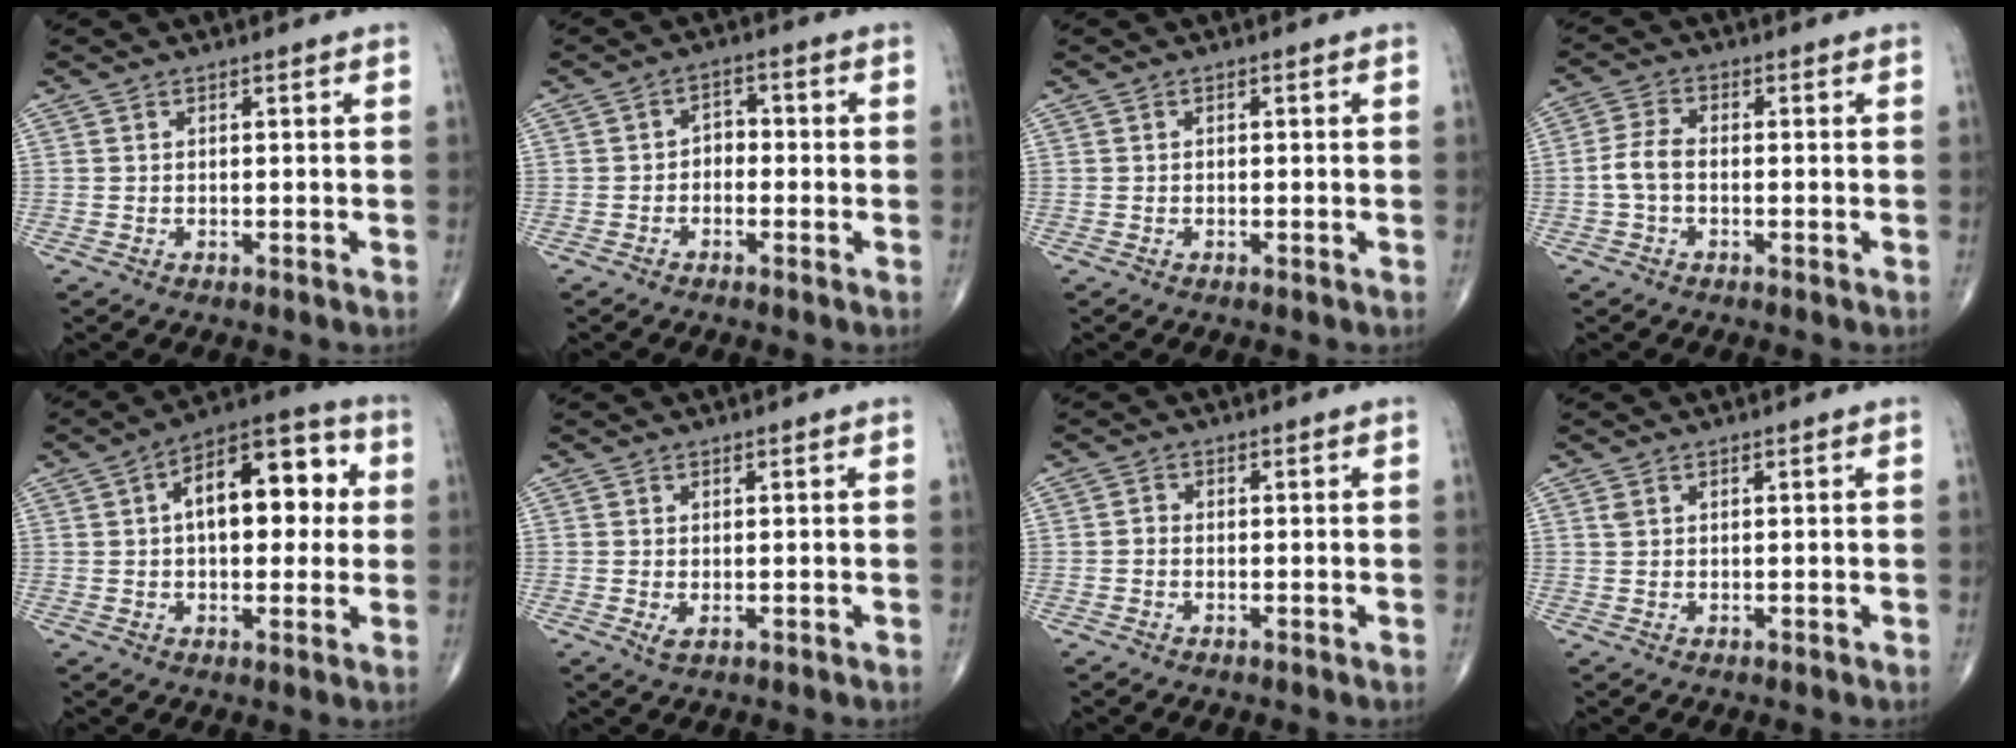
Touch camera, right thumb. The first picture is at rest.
{"total": 3.1, "force": [-0.9, 2.3, 1.9], "torque": [-0.011, 0.020, -0.028]}
{"total": 0.0}
{"total": 4.2, "force": [-0.8, 2.5, 3.3], "torque": [-0.072, 0.015, -0.023]}
{"total": 15.7, "force": [2.6, 8.4, 13.0], "torque": [-0.160, 0.029, 0.031]}
{"total": 1.3, "force": [-0.1, 0.6, 1.1], "torque": [-0.021, -0.004, 0.003]}
{"total": 0.9, "force": [-0.3, 0.7, 0.4], "torque": [0.000, 0.003, -0.009]}
{"total": 0.8, "force": [0.4, 0.4, 0.5], "torque": [-0.011, 0.007, 0.012]}